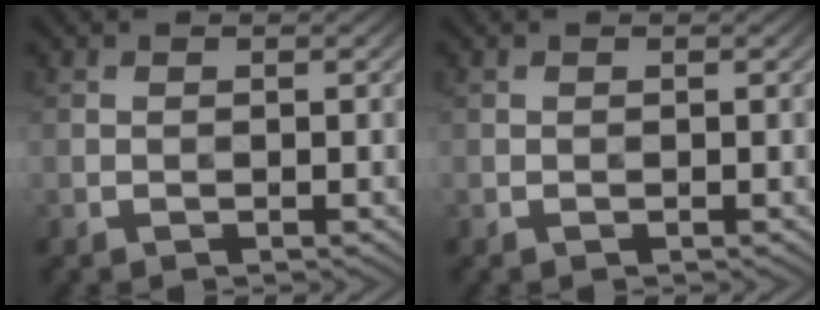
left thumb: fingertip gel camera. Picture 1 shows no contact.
{"total": 0.0}